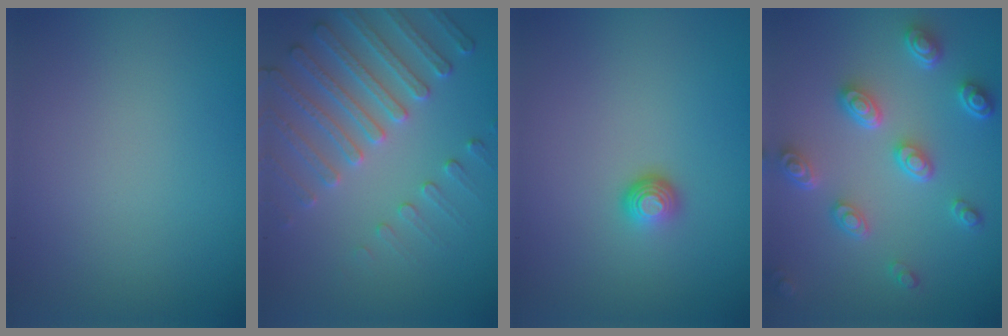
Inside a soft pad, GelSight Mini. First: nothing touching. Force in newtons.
{"total": 4.4, "press": 4.3, "slide": 1.2}
{"total": 1.6, "press": 1.0, "slide": 1.3}
{"total": 5.1, "press": 3.9, "slide": 3.2}